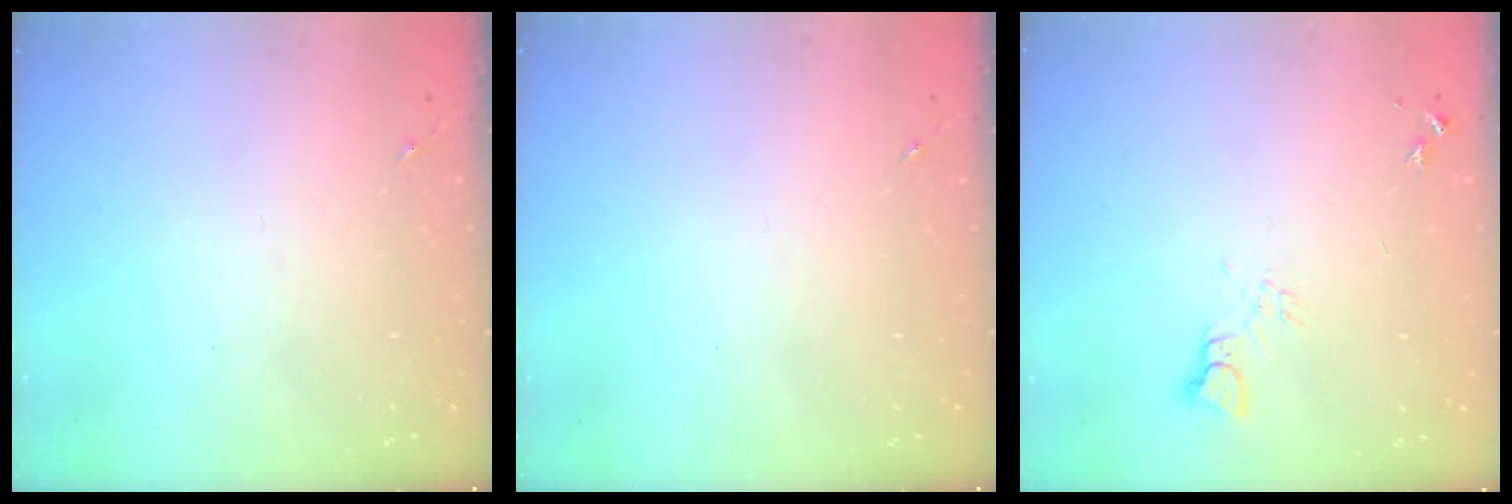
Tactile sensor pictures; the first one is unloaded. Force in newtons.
{"total": 0.0}
{"total": 4.4, "press": 4.4, "slide": 0.4}